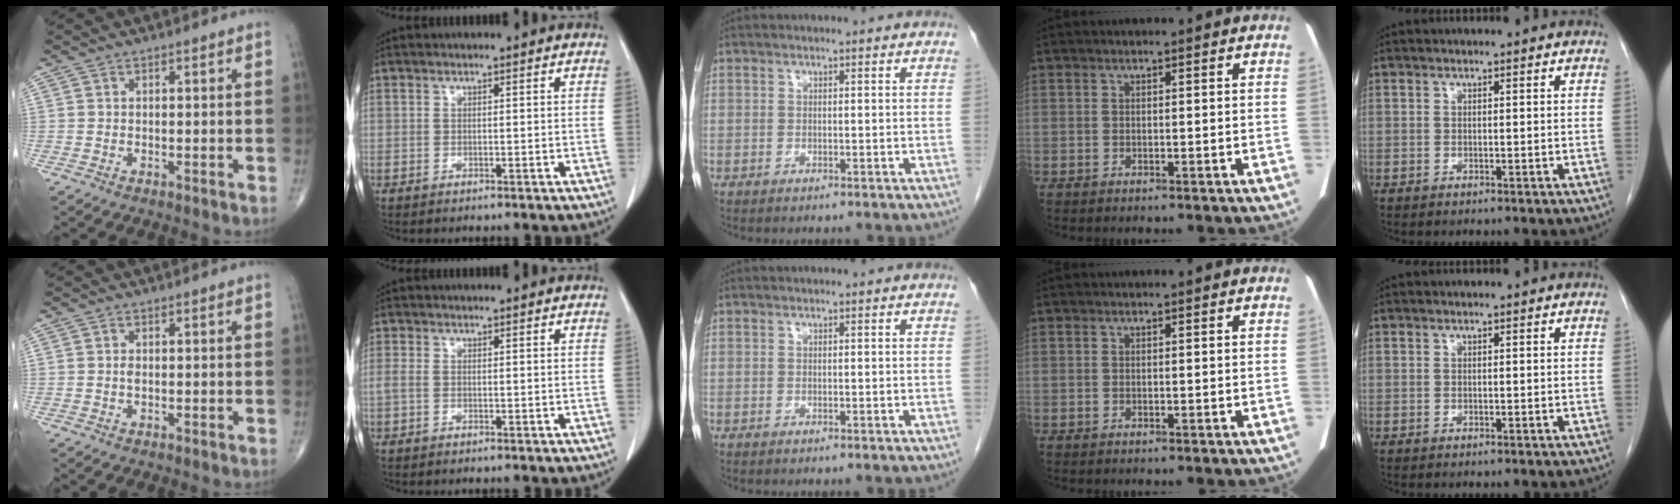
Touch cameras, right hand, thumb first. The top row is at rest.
{"thumb": {"total": 0.9, "force": [0.0, 0.5, 0.7], "torque": [-0.015, 0.001, 0.000]}, "index": {"total": 1.3, "force": [-0.4, 0.6, 1.1], "torque": [-0.032, 0.005, -0.006]}}